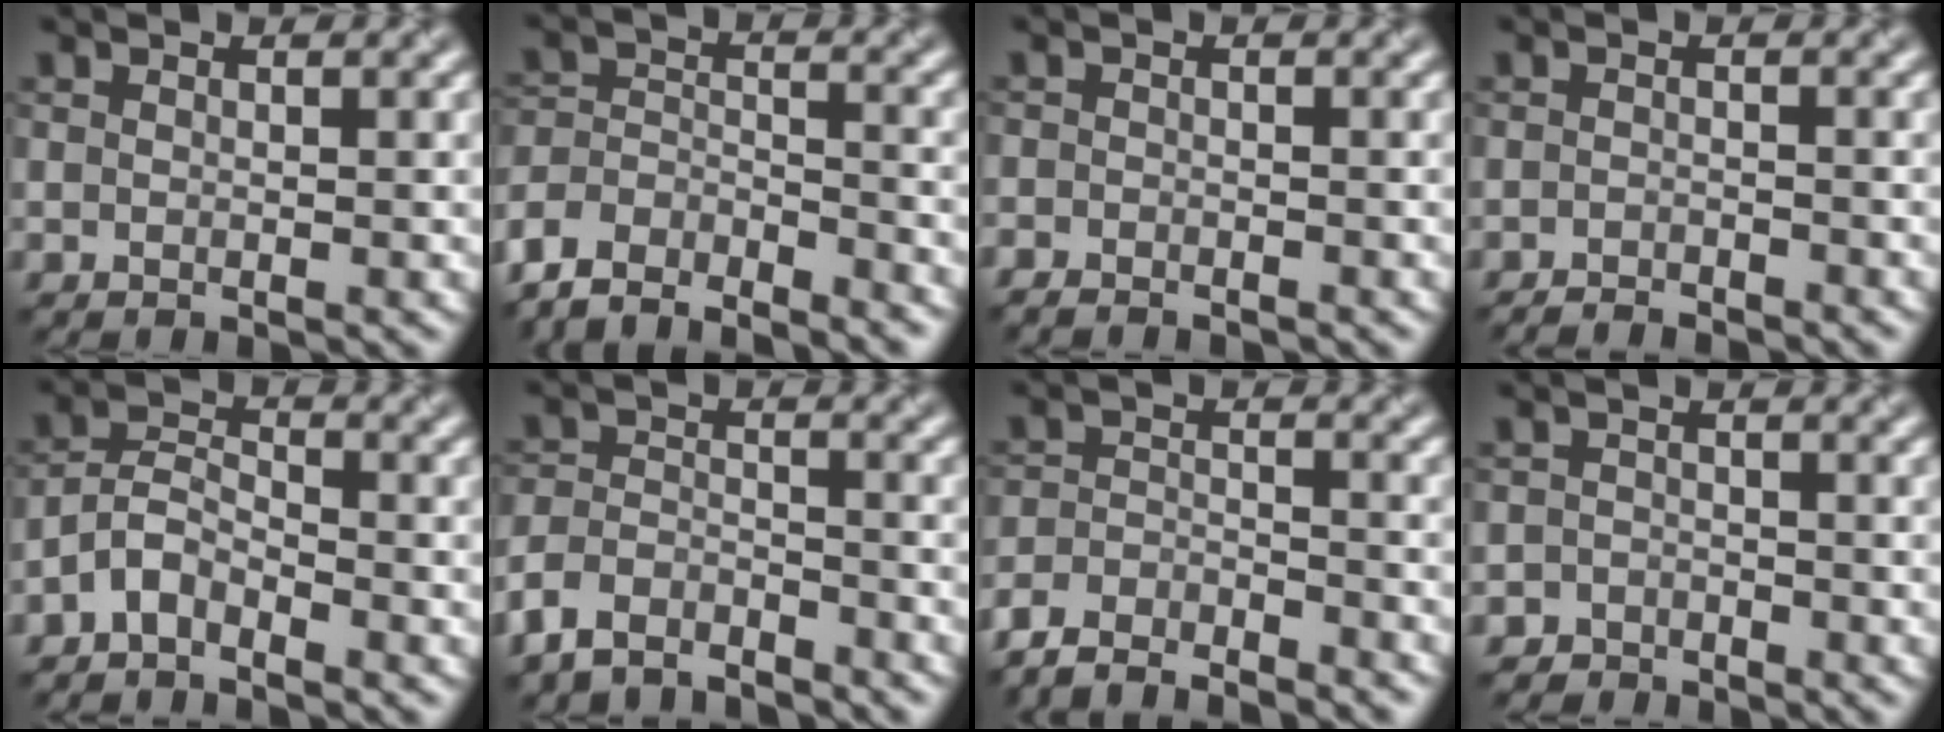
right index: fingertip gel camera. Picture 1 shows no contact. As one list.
[{"total": 6.7, "force": [-6.3, 1.7, 1.5], "torque": [-0.031, -0.010, -0.119]}, {"total": 1.7, "force": [-1.7, 0.2, 0.2], "torque": [-0.003, -0.001, -0.036]}, {"total": 1.9, "force": [-1.9, -0.1, 0.2], "torque": [-0.002, 0.002, -0.033]}, {"total": 2.6, "force": [-2.0, 1.0, 1.4], "torque": [-0.031, 0.015, -0.048]}, {"total": 5.0, "force": [-4.3, 2.0, 1.6], "torque": [-0.034, -0.005, -0.093]}, {"total": 4.6, "force": [-4.5, 0.5, 0.9], "torque": [-0.023, -0.005, -0.089]}, {"total": 1.7, "force": [-1.5, 0.8, -0.5], "torque": [0.020, 0.009, -0.031]}]